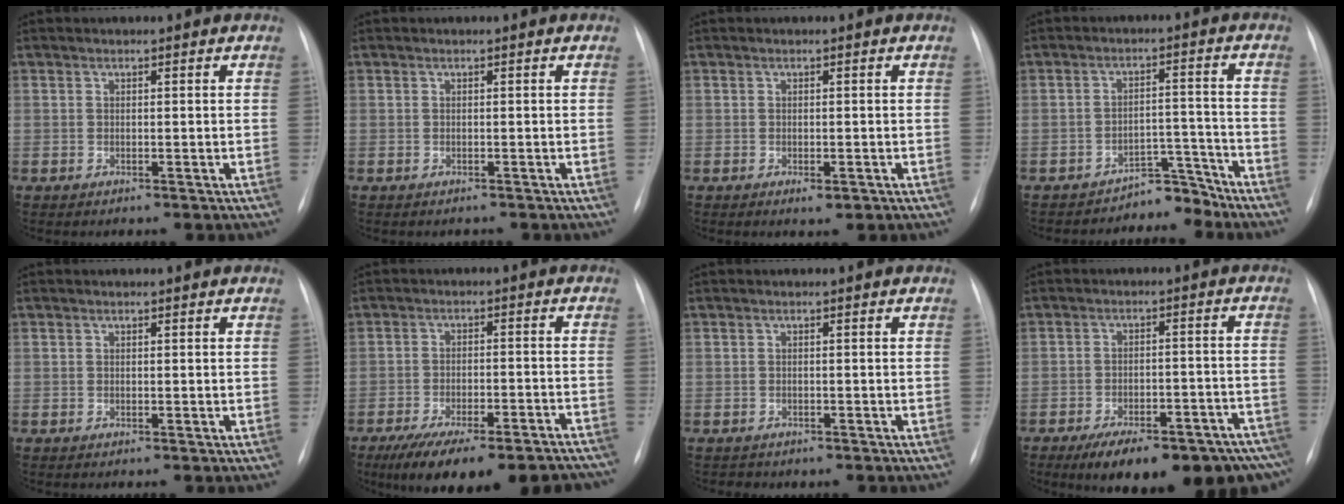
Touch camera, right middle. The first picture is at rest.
{"total": 0.7, "force": [-0.6, 0.4, 0.1], "torque": [-0.007, 0.000, -0.007]}
{"total": 1.5, "force": [-0.7, 0.6, 1.1], "torque": [-0.016, -0.002, -0.006]}
{"total": 4.8, "force": [-4.6, 1.3, -0.4], "torque": [0.016, 0.034, -0.067]}
{"total": 0.0}
{"total": 20.0, "force": [-16.5, 5.4, 10.0], "torque": [-0.124, 0.007, -0.224]}
{"total": 1.7, "force": [-1.4, 1.1, 0.1], "torque": [-0.009, 0.001, -0.014]}
{"total": 20.1, "force": [-15.0, 6.2, 12.0], "torque": [-0.117, 0.019, -0.195]}